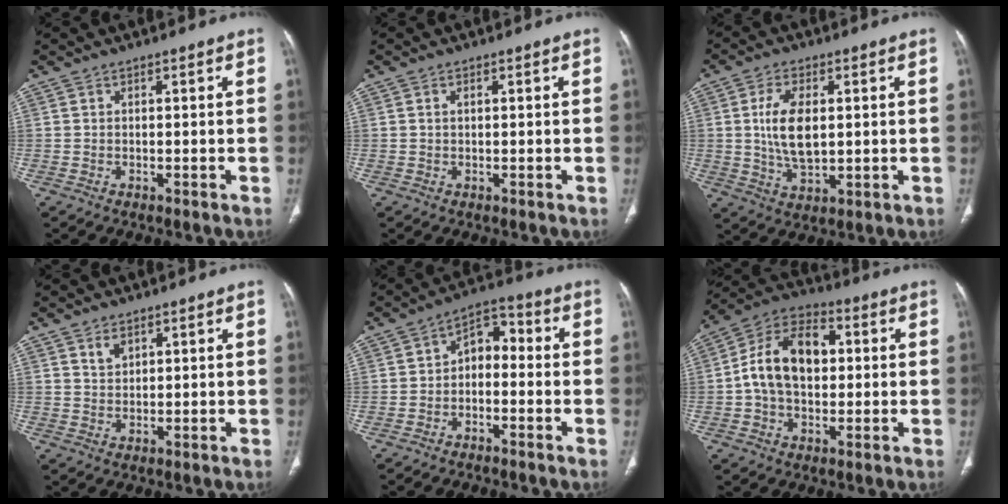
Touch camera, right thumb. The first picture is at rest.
{"total": 0.7, "force": [0.2, 0.4, 0.6], "torque": [-0.014, 0.004, 0.004]}
{"total": 9.4, "force": [1.1, 4.9, 8.0], "torque": [-0.150, -0.010, 0.027]}
{"total": 2.5, "force": [1.7, 1.4, 1.2], "torque": [-0.016, -0.012, 0.036]}
{"total": 6.6, "force": [-1.0, 4.4, 4.8], "torque": [-0.054, 0.040, -0.031]}
{"total": 14.7, "force": [1.2, 9.6, 11.0], "torque": [-0.175, 0.030, 0.010]}